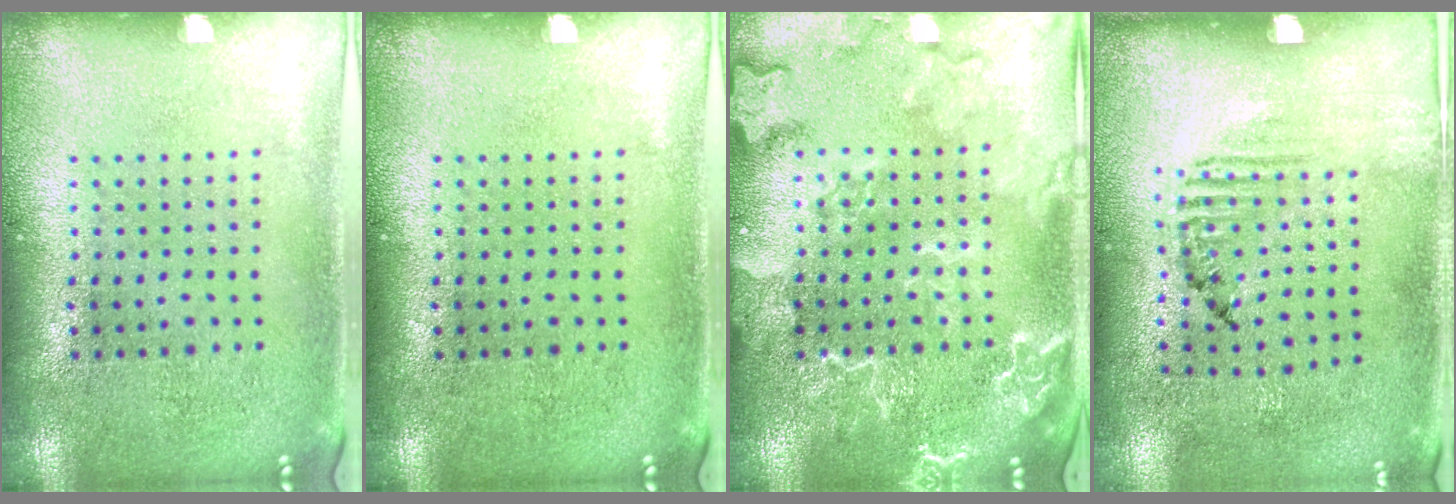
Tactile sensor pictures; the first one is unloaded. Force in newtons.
{"total": 0.0}
{"total": 2.4, "press": 2.4, "slide": 0.3}
{"total": 1.6, "press": 1.0, "slide": 1.3}